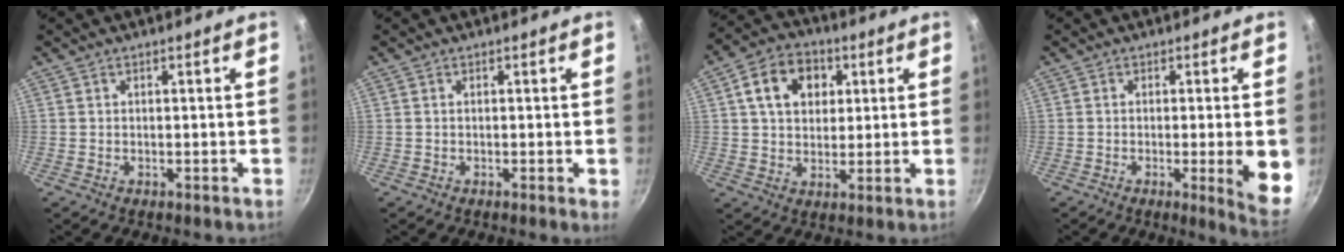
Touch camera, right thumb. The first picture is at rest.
{"total": 0.9, "force": [-0.1, -0.1, 0.8], "torque": [-0.010, -0.004, -0.006]}
{"total": 11.0, "force": [3.3, 8.3, 6.4], "torque": [-0.084, 0.007, 0.044]}
{"total": 8.0, "force": [-1.2, 0.8, 7.9], "torque": [-0.095, -0.007, -0.013]}